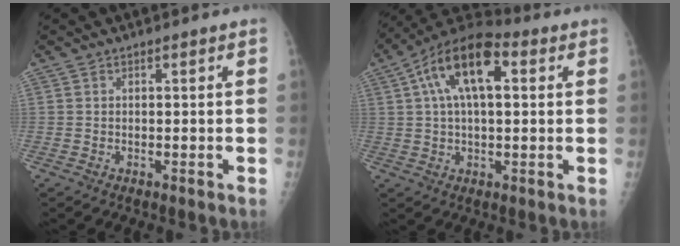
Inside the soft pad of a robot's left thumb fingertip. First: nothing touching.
{"total": 15.2, "force": [4.4, 7.4, 12.5], "torque": [-0.204, 0.024, 0.067]}